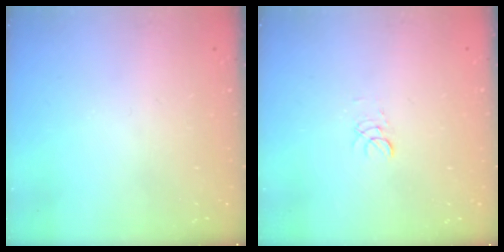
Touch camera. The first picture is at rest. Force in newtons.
{"total": 2.9, "press": 2.8, "slide": 0.3}